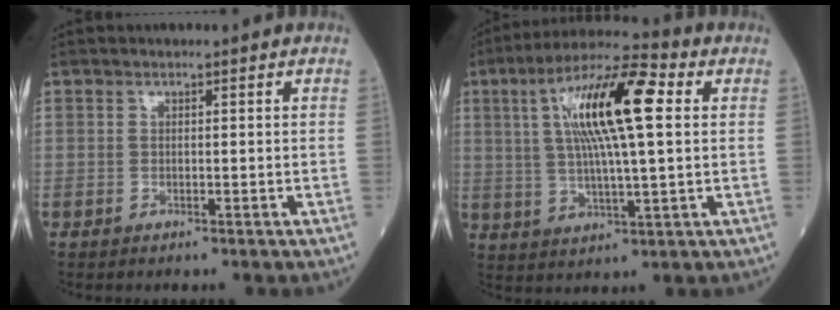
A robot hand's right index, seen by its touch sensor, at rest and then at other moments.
{"total": 15.3, "force": [3.7, 2.3, 14.6], "torque": [-0.270, 0.026, 0.060]}